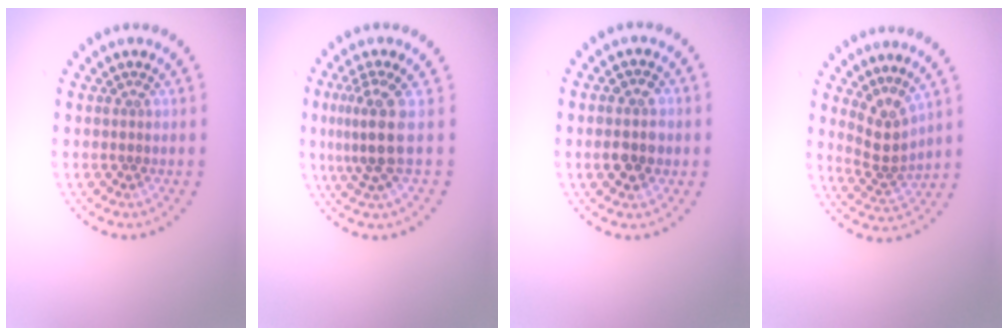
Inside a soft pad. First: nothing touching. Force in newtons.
{"total": 3.3, "press": 2.4, "slide": 2.2}
{"total": 2.7, "press": 2.7, "slide": 0.3}
{"total": 2.9, "press": 2.1, "slide": 2.0}